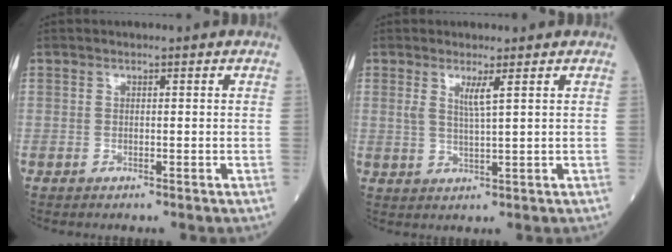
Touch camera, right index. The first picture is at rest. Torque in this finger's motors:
{"motor_torque": [-0.02, 0.16, 0.06, 0.04]}